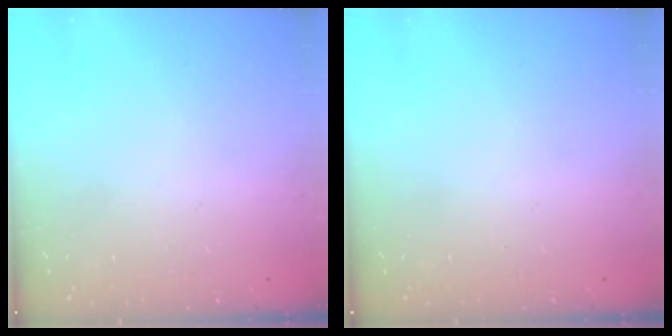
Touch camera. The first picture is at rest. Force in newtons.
{"total": 0.0}